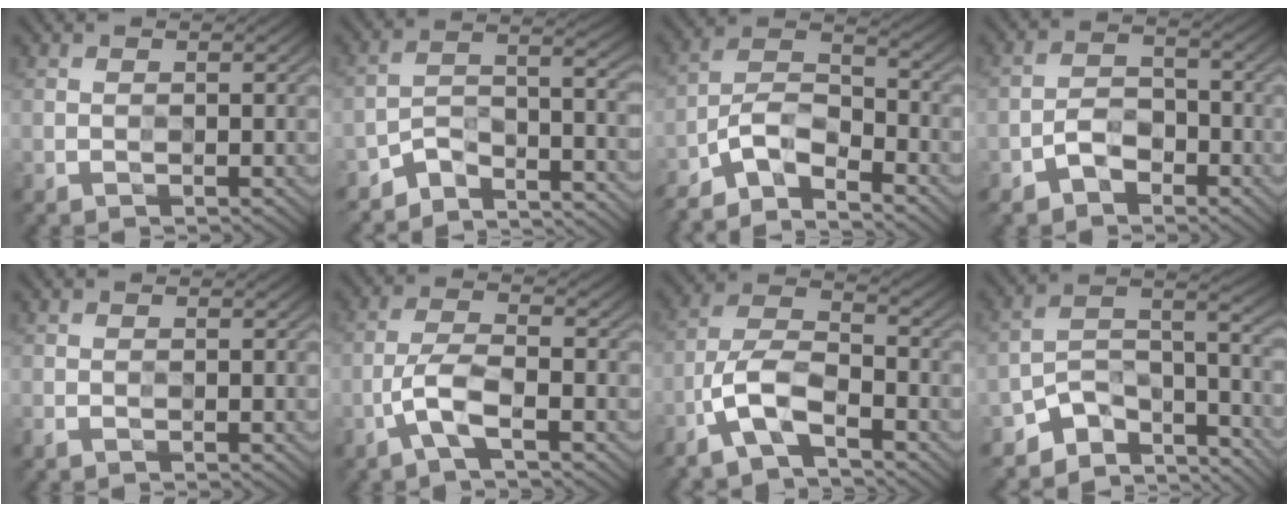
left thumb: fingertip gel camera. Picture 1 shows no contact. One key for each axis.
{"total": 8.1, "fx": -6.8, "fy": 2.4, "fz": 3.6, "tx": -0.059, "ty": -0.002, "tz": -0.136}
{"total": 9.6, "fx": -7.2, "fy": 3.0, "fz": 5.6, "tx": -0.104, "ty": 0.001, "tz": -0.153}
{"total": 4.6, "fx": -2.9, "fy": 2.7, "fz": 2.3, "tx": -0.042, "ty": 0.003, "tz": -0.065}
{"total": 0.5, "fx": -0.4, "fy": 0.2, "fz": 0.3, "tx": -0.009, "ty": -0.002, "tz": -0.007}
{"total": 4.8, "fx": -2.4, "fy": 1.3, "fz": 4.0, "tx": -0.090, "ty": 0.007, "tz": -0.059}
{"total": 8.5, "fx": -5.3, "fy": 2.9, "fz": 6.0, "tx": -0.122, "ty": 0.003, "tz": -0.117}
{"total": 9.7, "fx": -7.4, "fy": 4.2, "fz": 4.6, "tx": -0.071, "ty": -0.006, "tz": -0.141}